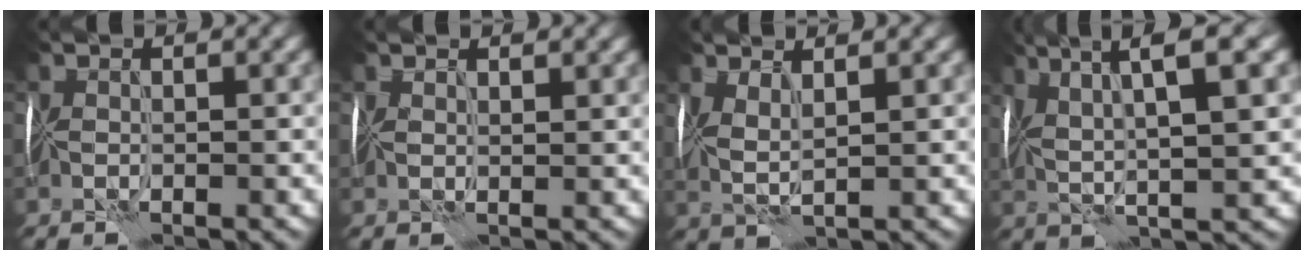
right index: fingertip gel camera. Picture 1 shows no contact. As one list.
[{"total": 1.6, "force": [1.3, 0.6, 0.6], "torque": [-0.009, 0.003, 0.017]}, {"total": 2.1, "force": [1.4, 0.7, 1.5], "torque": [-0.042, 0.004, 0.027]}, {"total": 8.6, "force": [3.6, 1.6, 7.6], "torque": [-0.133, 0.020, 0.066]}]